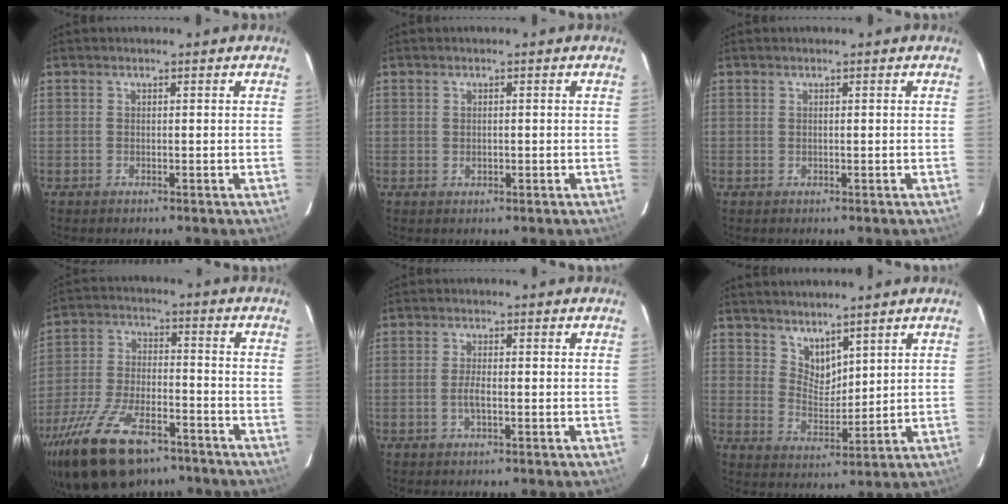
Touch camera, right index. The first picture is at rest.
{"total": 1.0, "force": [-0.2, 0.9, 0.5], "torque": [-0.008, 0.001, -0.004]}
{"total": 0.0}
{"total": 20.1, "force": [-13.9, 8.8, 11.6], "torque": [-0.245, -0.028, -0.238]}
{"total": 2.3, "force": [-0.8, 0.6, 2.1], "torque": [-0.045, -0.001, -0.017]}
{"total": 5.2, "force": [4.3, 2.5, 1.6], "torque": [-0.018, -0.004, 0.083]}